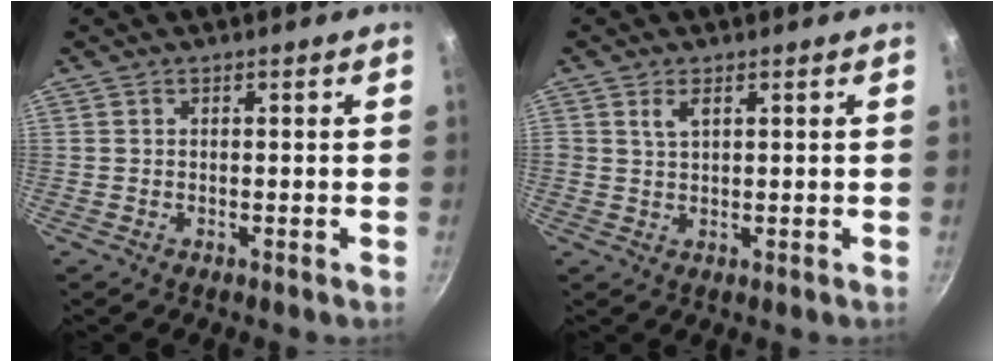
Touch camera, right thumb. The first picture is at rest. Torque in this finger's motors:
{"motor_torque": [-0.09, 0.02, 0.38, 0.23, 0.04]}